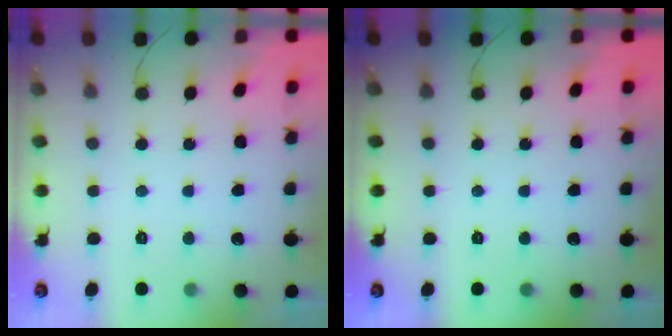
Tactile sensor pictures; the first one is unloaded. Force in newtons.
{"total": 0.0}